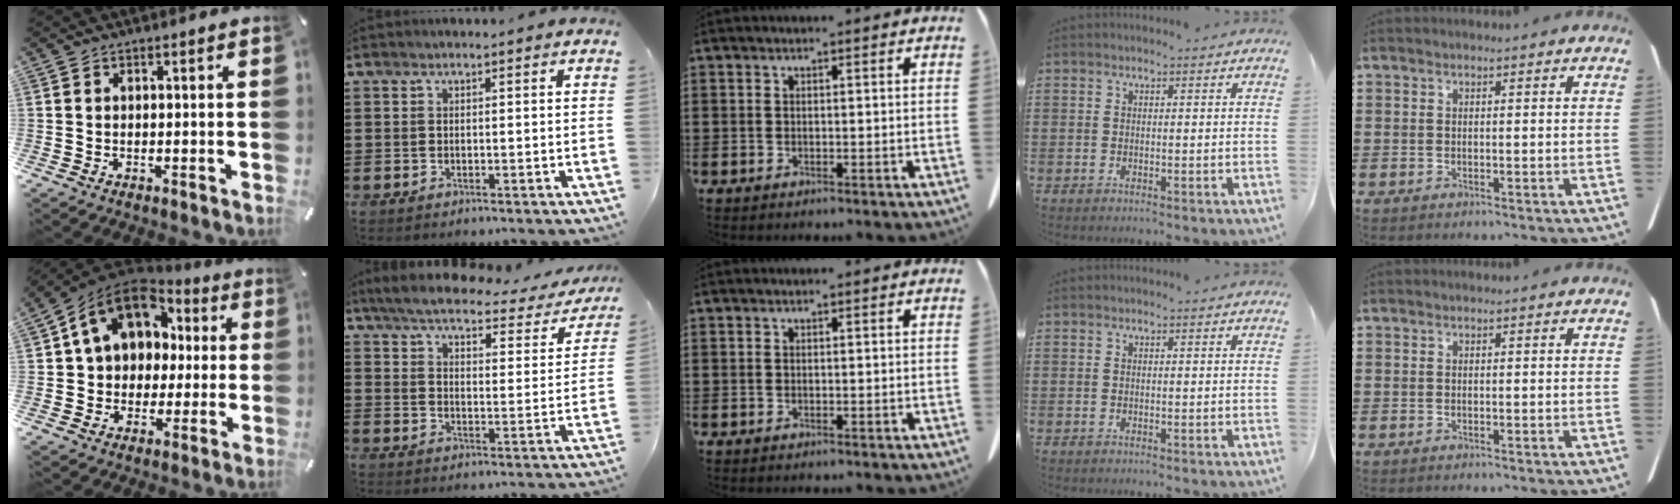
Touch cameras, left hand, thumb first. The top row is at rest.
{"thumb": {"total": 15.3, "force": [5.1, 12.4, 7.4], "torque": [-0.135, -0.011, 0.099]}, "index": {"total": 5.1, "force": [4.6, 0.6, 2.2], "torque": [-0.067, -0.028, 0.073]}}